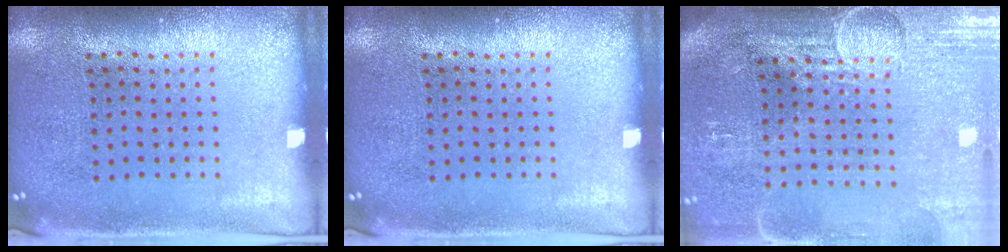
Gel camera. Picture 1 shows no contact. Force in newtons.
{"total": 0.0}
{"total": 3.8, "press": 3.4, "slide": 1.6}